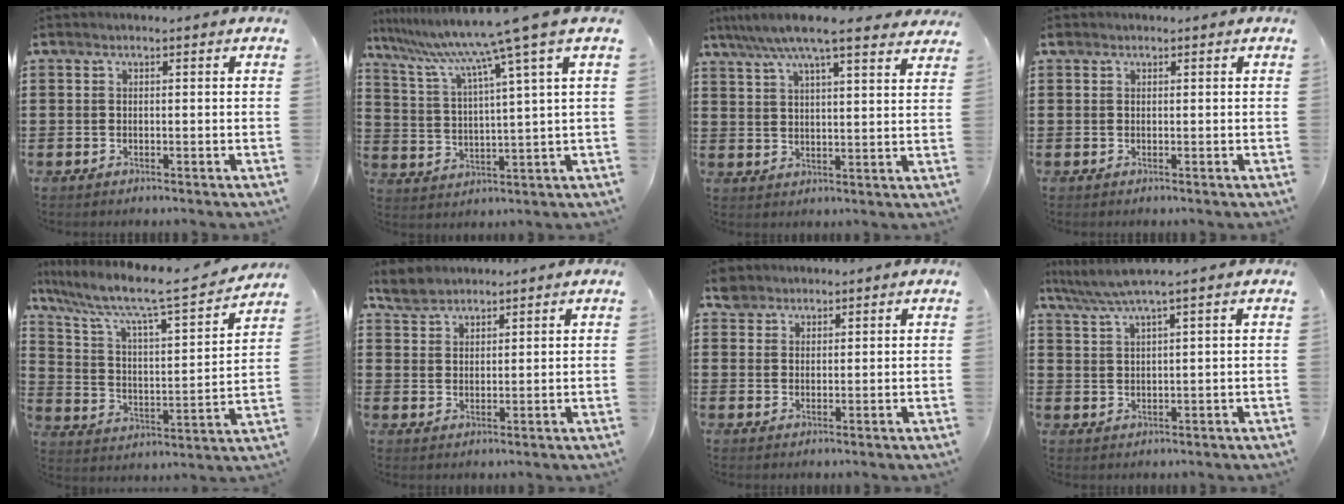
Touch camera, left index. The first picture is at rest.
{"total": 10.2, "force": [7.5, -1.8, 6.6], "torque": [-0.159, -0.043, 0.113]}
{"total": 7.9, "force": [6.6, 0.6, 4.2], "torque": [-0.100, -0.020, 0.117]}
{"total": 0.6, "force": [0.3, 0.4, 0.2], "torque": [-0.005, 0.003, 0.006]}
{"total": 8.3, "force": [6.7, 0.8, 4.8], "torque": [-0.124, -0.052, 0.103]}
{"total": 3.7, "force": [3.2, 1.7, 0.7], "torque": [-0.027, 0.003, 0.060]}
{"total": 2.9, "force": [2.4, 1.7, 0.1], "torque": [-0.013, 0.010, 0.047]}
{"total": 4.0, "force": [2.8, -0.3, 2.9], "torque": [-0.063, -0.006, 0.048]}